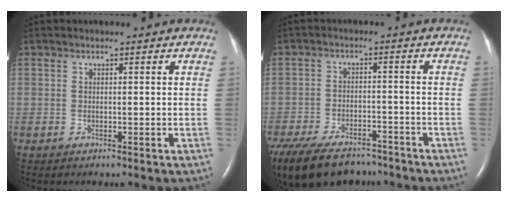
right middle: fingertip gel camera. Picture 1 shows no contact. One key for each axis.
{"total": 18.9, "fx": -14.5, "fy": 8.5, "fz": 8.6, "tx": -0.237, "ty": -0.028, "tz": -0.211}